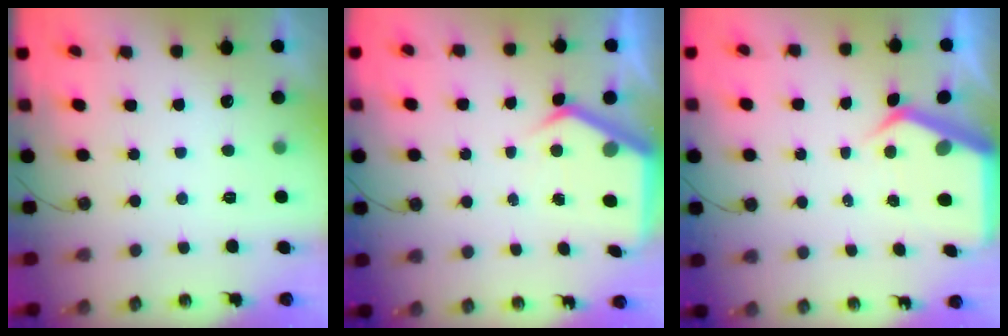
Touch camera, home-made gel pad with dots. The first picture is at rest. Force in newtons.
{"total": 6.7, "press": 6.7, "slide": 0.6}
{"total": 6.3, "press": 6.3, "slide": 0.6}